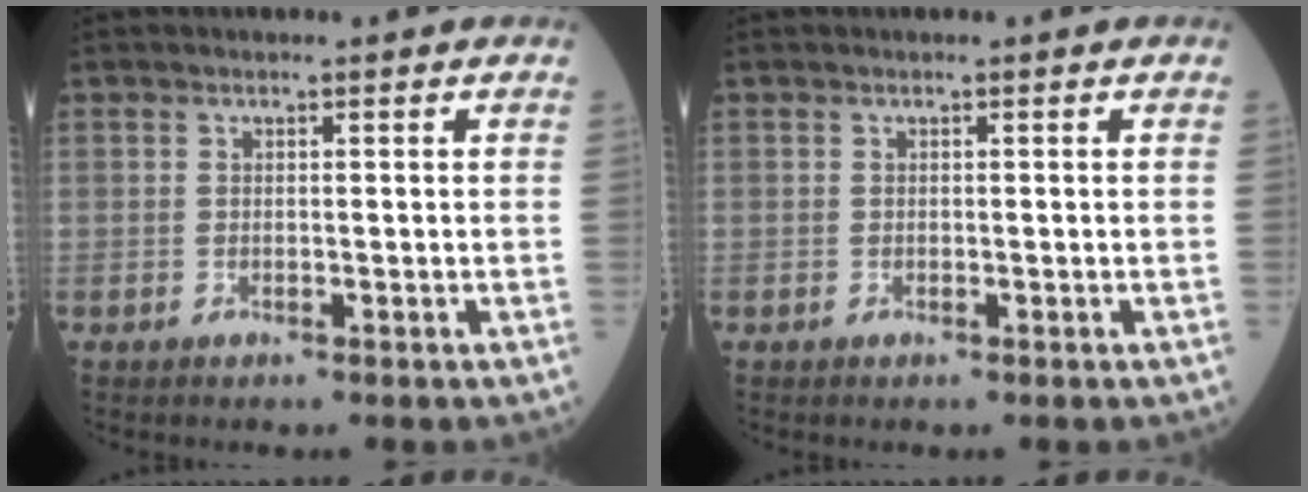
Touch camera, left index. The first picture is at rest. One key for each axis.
{"total": 0.0}